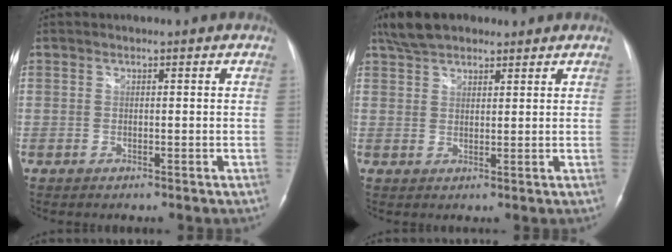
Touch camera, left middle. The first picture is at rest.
{"total": 6.9, "force": [5.4, 2.8, 3.1], "torque": [-0.063, 0.024, 0.102]}